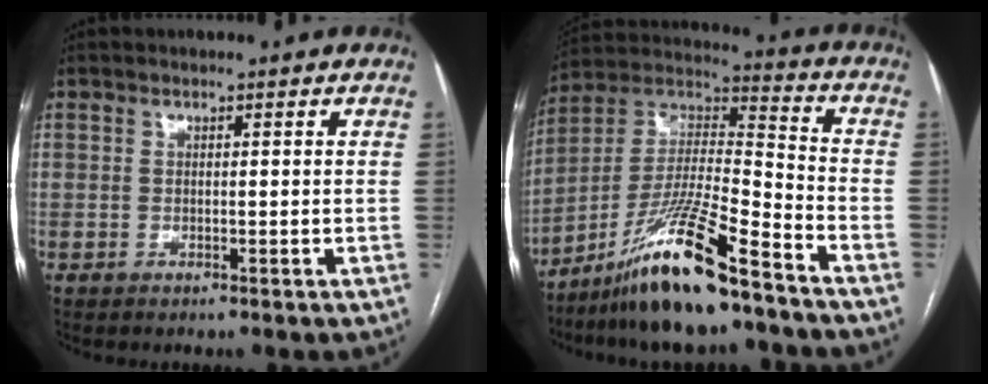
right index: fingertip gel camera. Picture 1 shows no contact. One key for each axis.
{"total": 16.6, "fx": -11.8, "fy": 0.7, "fz": 11.7, "tx": -0.231, "ty": -0.006, "tz": -0.213}